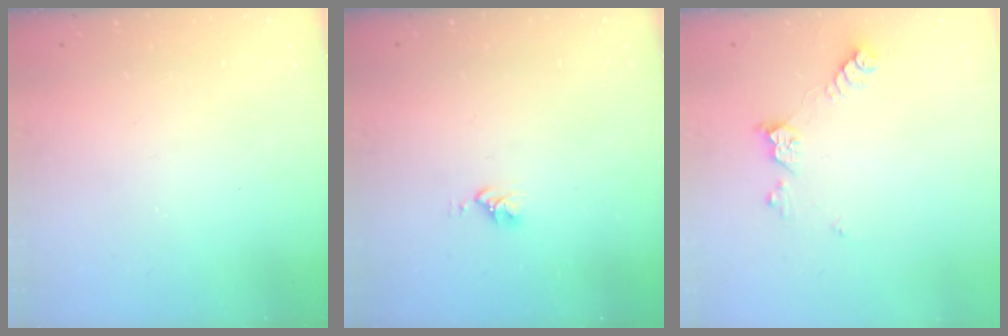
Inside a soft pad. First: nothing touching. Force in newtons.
{"total": 2.8, "press": 2.8, "slide": 0.4}
{"total": 8.8, "press": 8.8, "slide": 0.4}